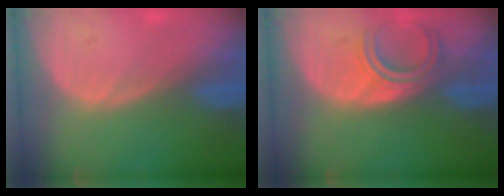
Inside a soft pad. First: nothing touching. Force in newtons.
{"total": 4.5, "press": 4.5, "slide": 0.7}